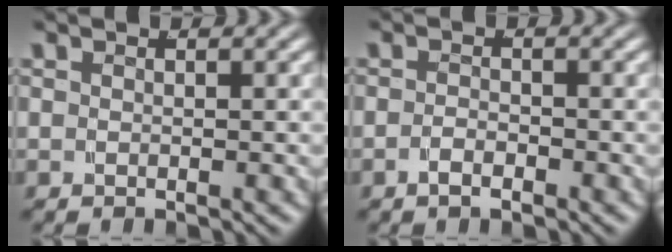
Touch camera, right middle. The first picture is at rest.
{"total": 1.5, "force": [-1.0, 0.7, 0.7], "torque": [-0.010, 0.001, -0.022]}